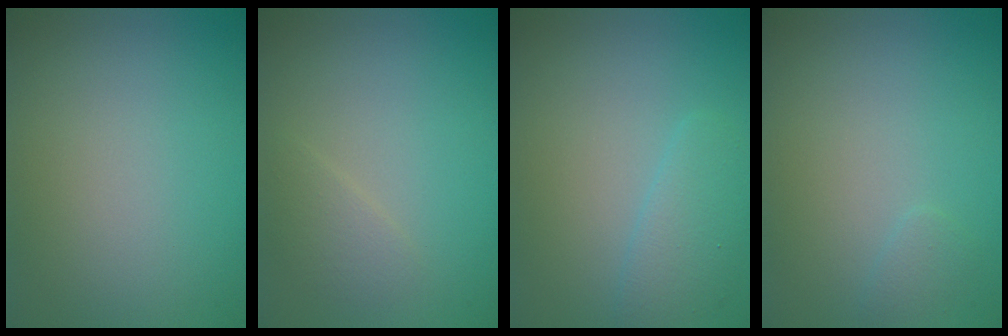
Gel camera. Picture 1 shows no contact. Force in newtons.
{"total": 1.3, "press": 1.3, "slide": 0.1}
{"total": 2.2, "press": 2.2, "slide": 0.2}
{"total": 0.8, "press": 0.8, "slide": 0.1}